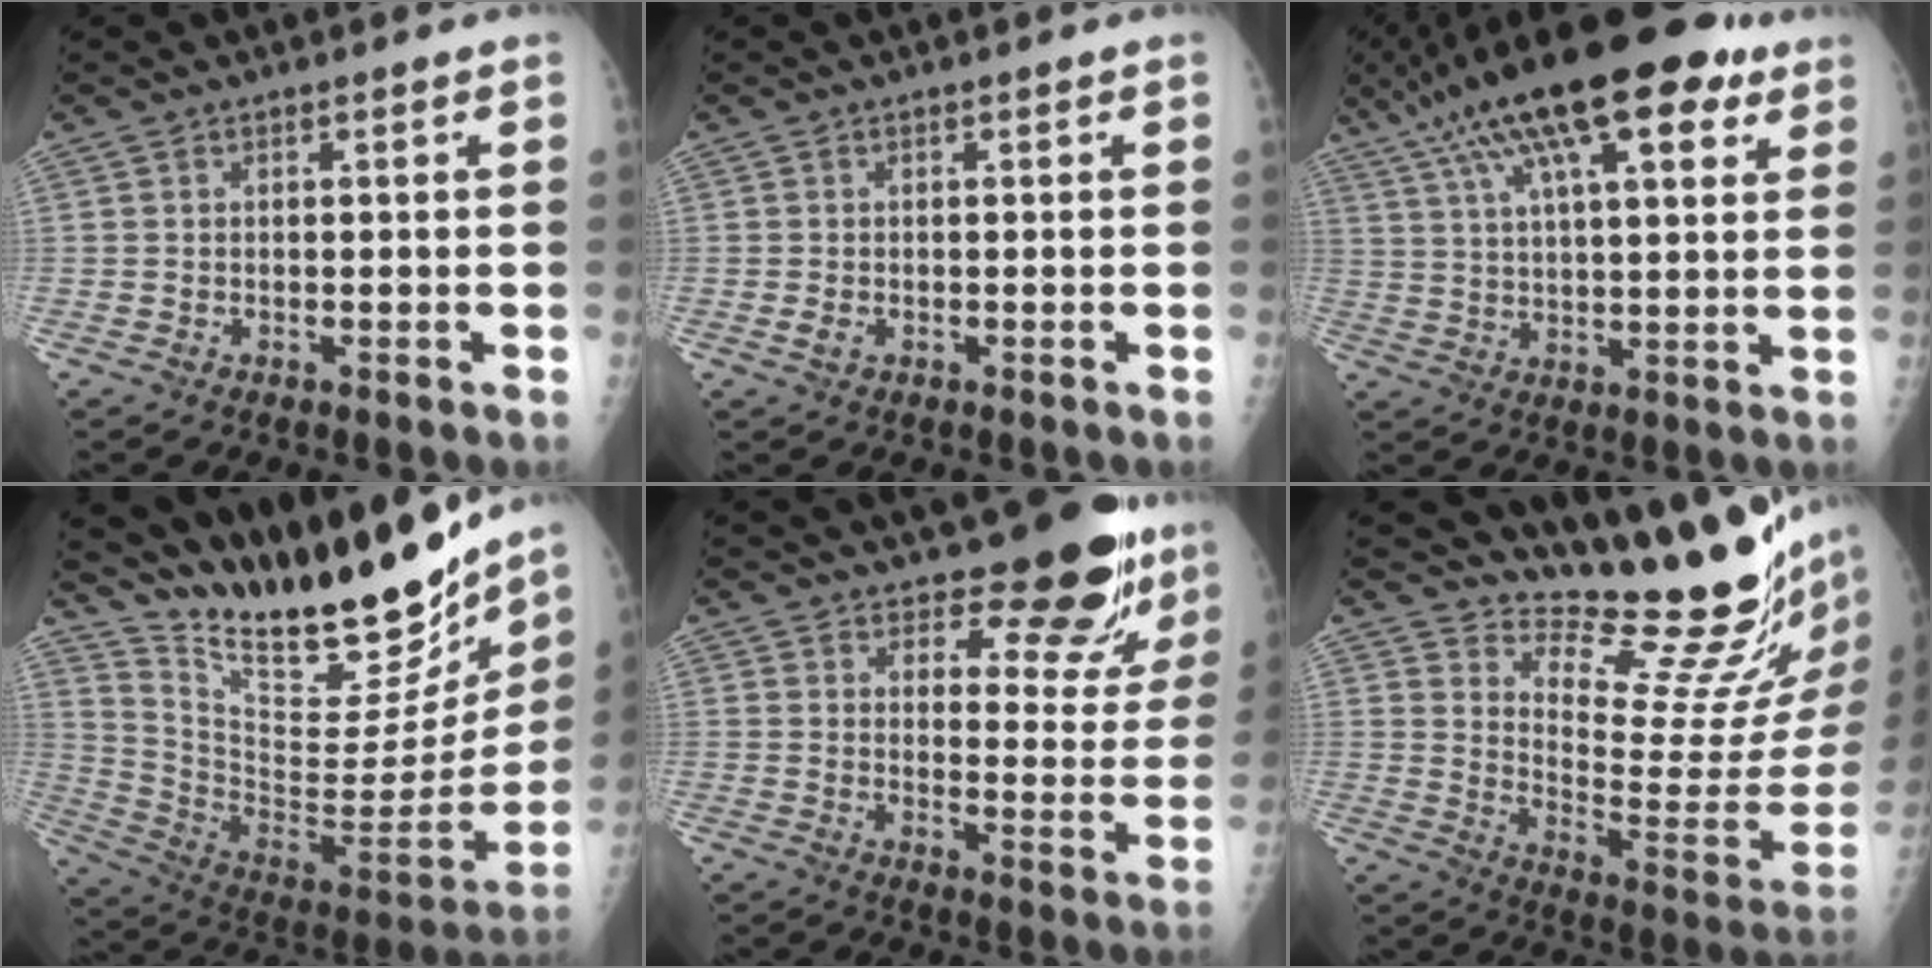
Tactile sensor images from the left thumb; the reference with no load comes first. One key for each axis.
{"total": 1.4, "fx": -0.3, "fy": 1.0, "fz": 1.0, "tx": -0.018, "ty": -0.002, "tz": -0.004}
{"total": 22.4, "fx": 12.7, "fy": 7.5, "fz": 16.8, "tx": -0.271, "ty": 0.002, "tz": 0.204}
{"total": 30.7, "fx": 24.5, "fy": 9.7, "fz": 15.9, "tx": -0.228, "ty": -0.110, "tz": 0.373}
{"total": 14.1, "fx": 11.6, "fy": 5.1, "fz": 6.2, "tx": -0.032, "ty": -0.095, "tz": 0.142}
{"total": 20.6, "fx": 18.1, "fy": 3.1, "fz": 9.4, "tx": -0.098, "ty": -0.190, "tz": 0.252}